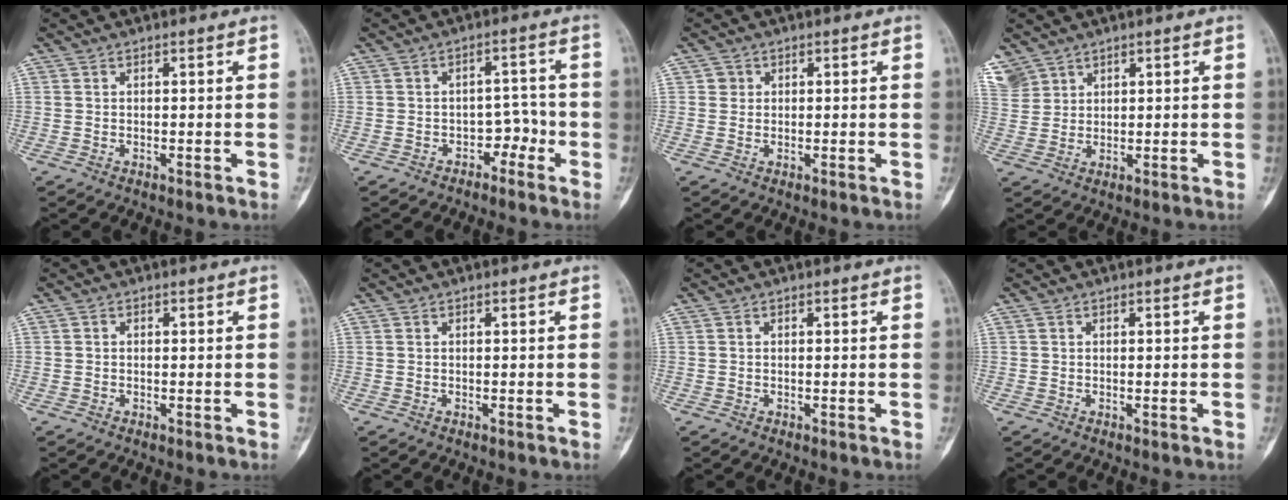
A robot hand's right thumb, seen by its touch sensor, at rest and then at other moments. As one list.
[{"total": 4.4, "force": [-2.5, 3.2, 1.8], "torque": [0.000, 0.034, -0.039]}, {"total": 1.4, "force": [0.3, 1.4, 0.2], "torque": [0.005, 0.001, 0.002]}, {"total": 6.7, "force": [4.5, 4.7, 1.5], "torque": [-0.032, -0.001, 0.106]}, {"total": 0.5, "force": [0.0, 0.5, 0.2], "torque": [0.002, 0.002, -0.003]}, {"total": 0.0}, {"total": 0.0}, {"total": 0.0}]